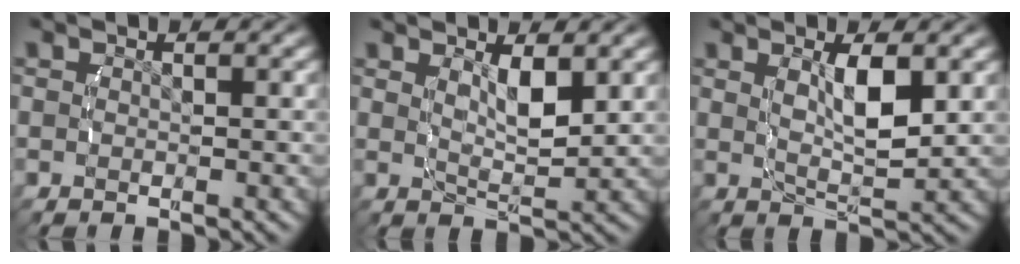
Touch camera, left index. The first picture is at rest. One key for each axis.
{"total": 2.9, "fx": 1.2, "fy": 0.4, "fz": 2.6, "tx": -0.044, "ty": -0.014, "tz": 0.029}
{"total": 4.1, "fx": 0.9, "fy": 0.8, "fz": 3.9, "tx": -0.070, "ty": -0.013, "tz": 0.026}